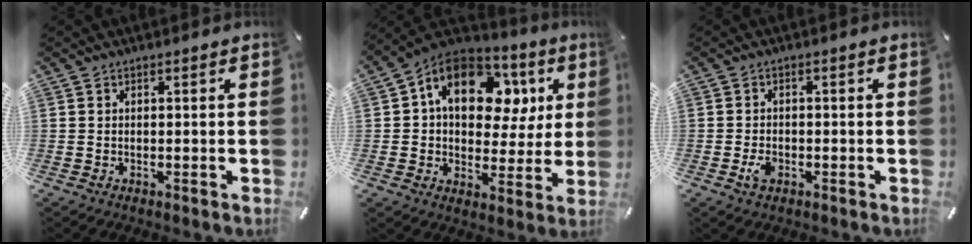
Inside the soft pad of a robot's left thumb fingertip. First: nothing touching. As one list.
[{"total": 16.0, "force": [6.2, 10.8, 10.0], "torque": [-0.157, -0.022, 0.110]}, {"total": 2.8, "force": [-1.1, 1.9, 1.7], "torque": [-0.038, 0.002, -0.020]}]